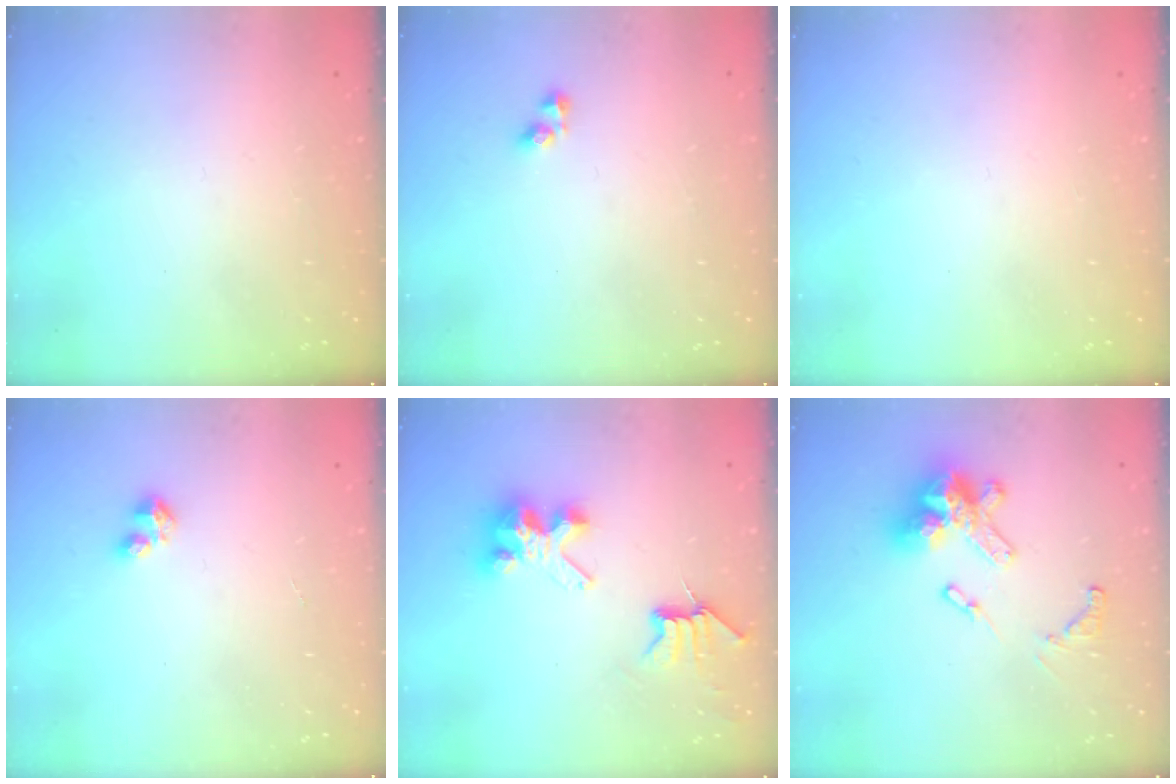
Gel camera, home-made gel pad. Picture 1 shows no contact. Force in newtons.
{"total": 2.7, "press": 2.7, "slide": 0.4}
{"total": 0.0}
{"total": 2.7, "press": 2.7, "slide": 0.4}
{"total": 7.7, "press": 7.7, "slide": 0.2}
{"total": 17.2, "press": 17.1, "slide": 1.6}